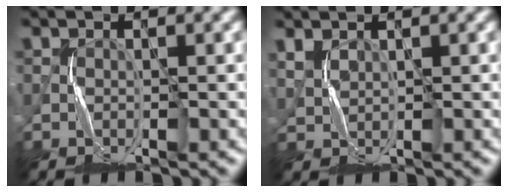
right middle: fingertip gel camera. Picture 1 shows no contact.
{"total": 1.4, "force": [1.1, 0.5, 0.7], "torque": [-0.026, 0.000, 0.028]}